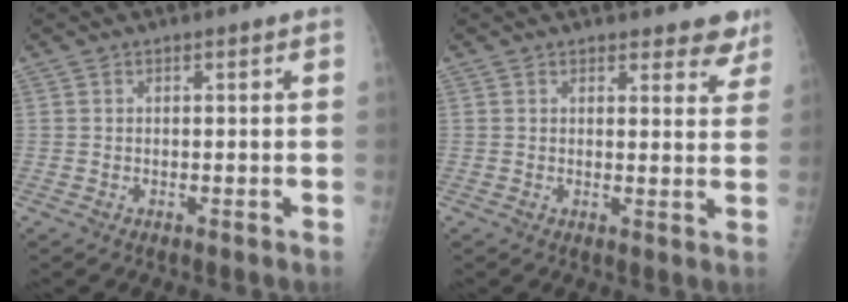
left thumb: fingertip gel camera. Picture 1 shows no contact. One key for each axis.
{"total": 5.2, "fx": 4.5, "fy": 2.2, "fz": 1.6, "tx": 0.016, "ty": -0.026, "tz": 0.042}